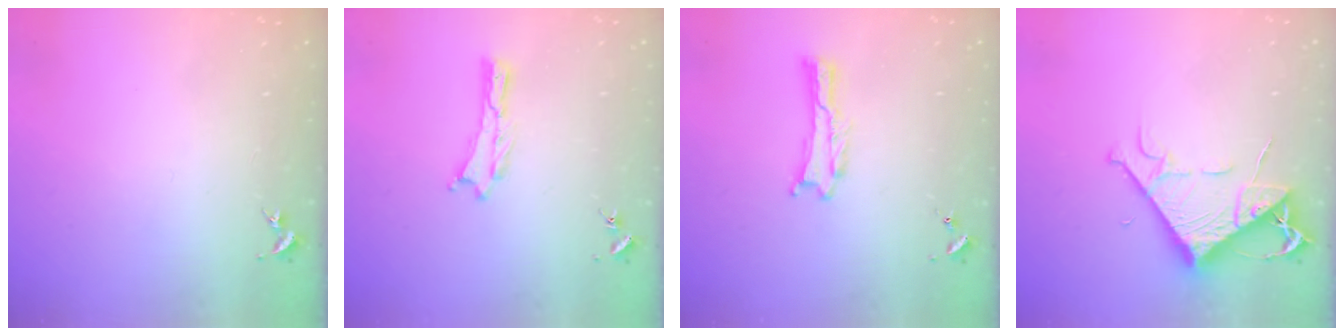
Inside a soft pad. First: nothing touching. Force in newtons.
{"total": 0.0}
{"total": 0.0}
{"total": 7.8, "press": 7.8, "slide": 0.8}